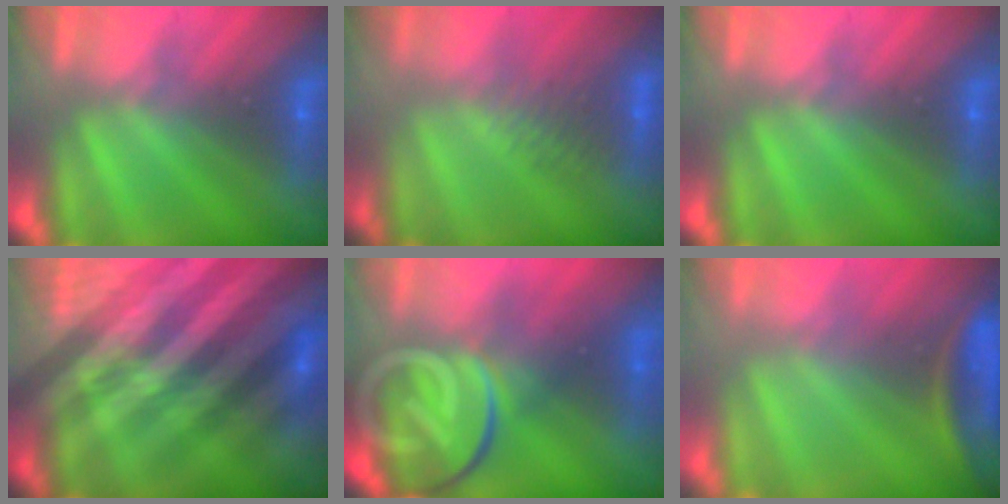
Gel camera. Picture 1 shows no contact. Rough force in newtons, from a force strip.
{"total": 3.1}
{"total": 0.0}
{"total": 4.7}
{"total": 10.8}
{"total": 4.3}